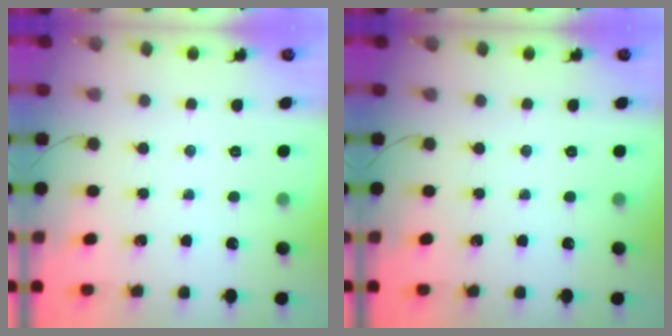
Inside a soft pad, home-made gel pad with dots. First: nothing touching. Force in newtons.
{"total": 0.0}